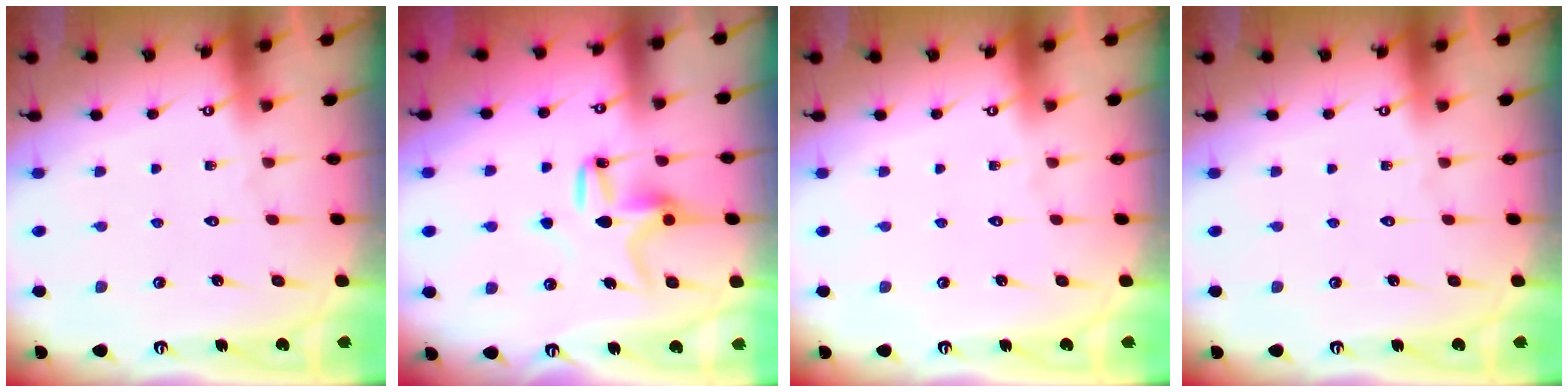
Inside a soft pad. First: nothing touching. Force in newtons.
{"total": 9.6, "press": 9.6, "slide": 0.2}
{"total": 0.0}
{"total": 0.0}